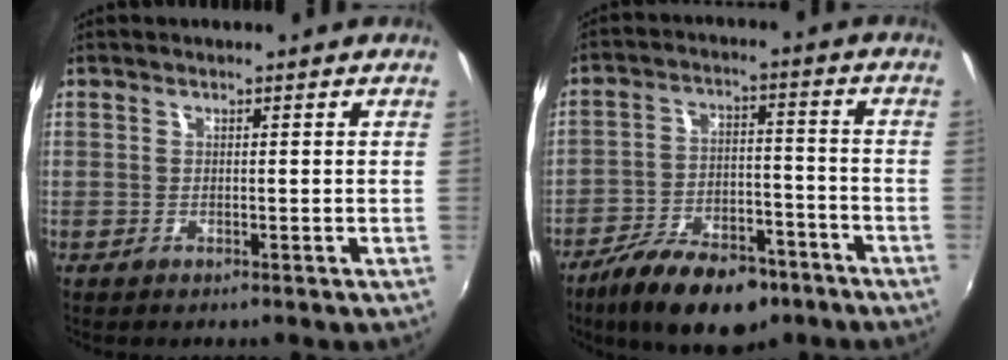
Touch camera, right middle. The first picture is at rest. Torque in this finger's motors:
{"motor_torque": [1.10, -1.04, 0.44, 0.09]}